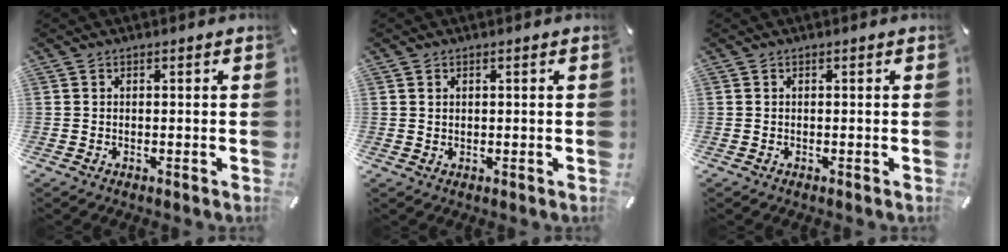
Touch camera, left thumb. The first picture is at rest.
{"total": 0.8, "force": [0.4, 0.6, 0.4], "torque": [-0.007, 0.002, 0.006]}
{"total": 0.0}